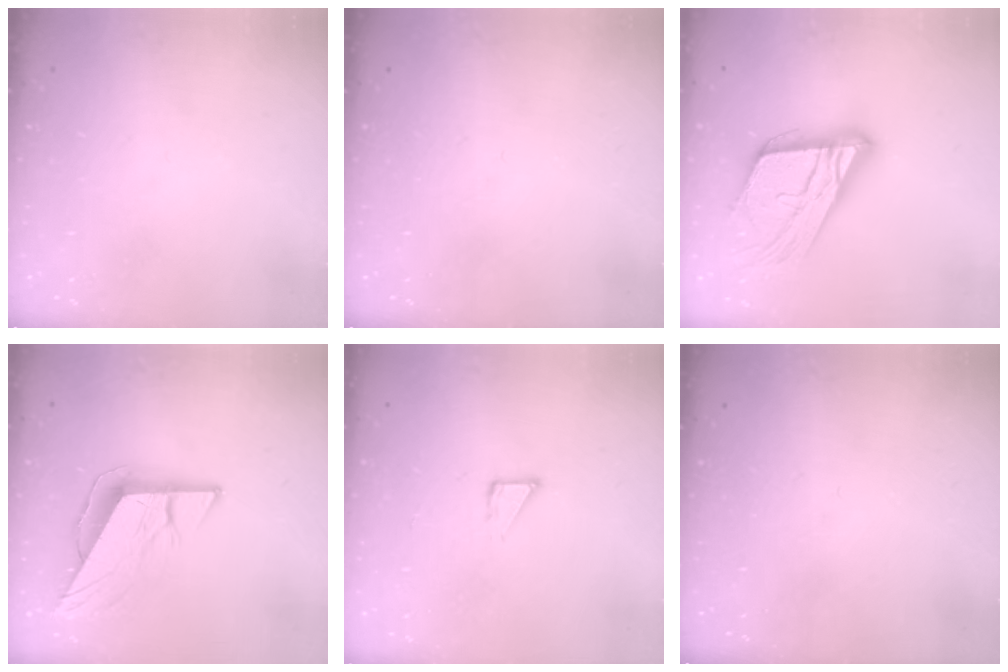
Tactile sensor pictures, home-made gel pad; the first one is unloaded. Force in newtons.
{"total": 0.0}
{"total": 19.6, "press": 19.4, "slide": 2.8}
{"total": 9.4, "press": 9.4, "slide": 0.4}
{"total": 3.6, "press": 3.6, "slide": 0.3}
{"total": 0.0}